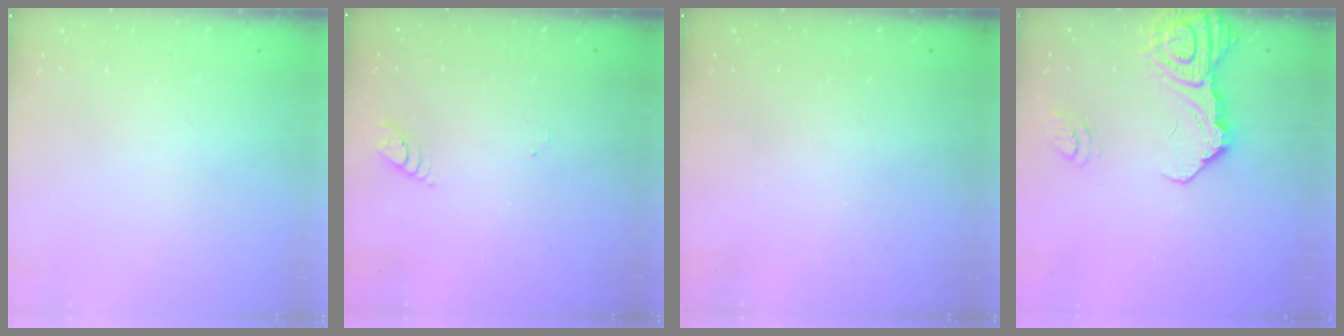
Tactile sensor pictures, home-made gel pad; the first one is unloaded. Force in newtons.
{"total": 2.9, "press": 2.8, "slide": 0.3}
{"total": 0.0}
{"total": 16.4, "press": 16.3, "slide": 1.9}